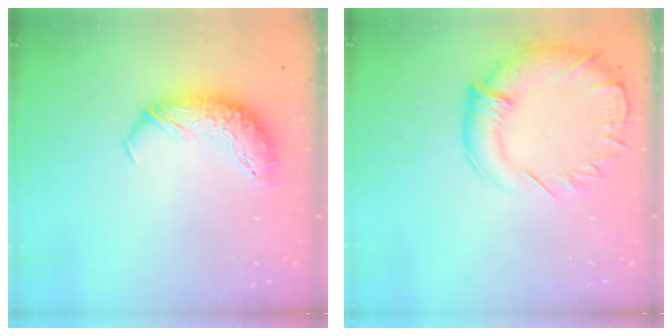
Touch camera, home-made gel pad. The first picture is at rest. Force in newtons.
{"total": 3.8, "press": 2.9, "slide": 2.4}